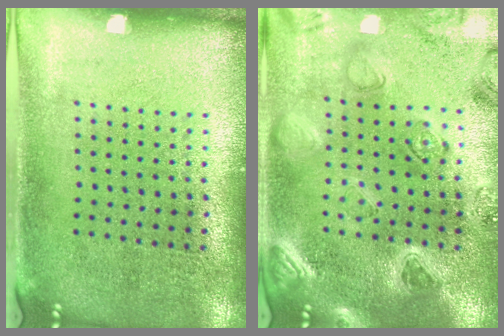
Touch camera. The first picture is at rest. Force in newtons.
{"total": 2.1, "press": 2.1, "slide": 0.2}